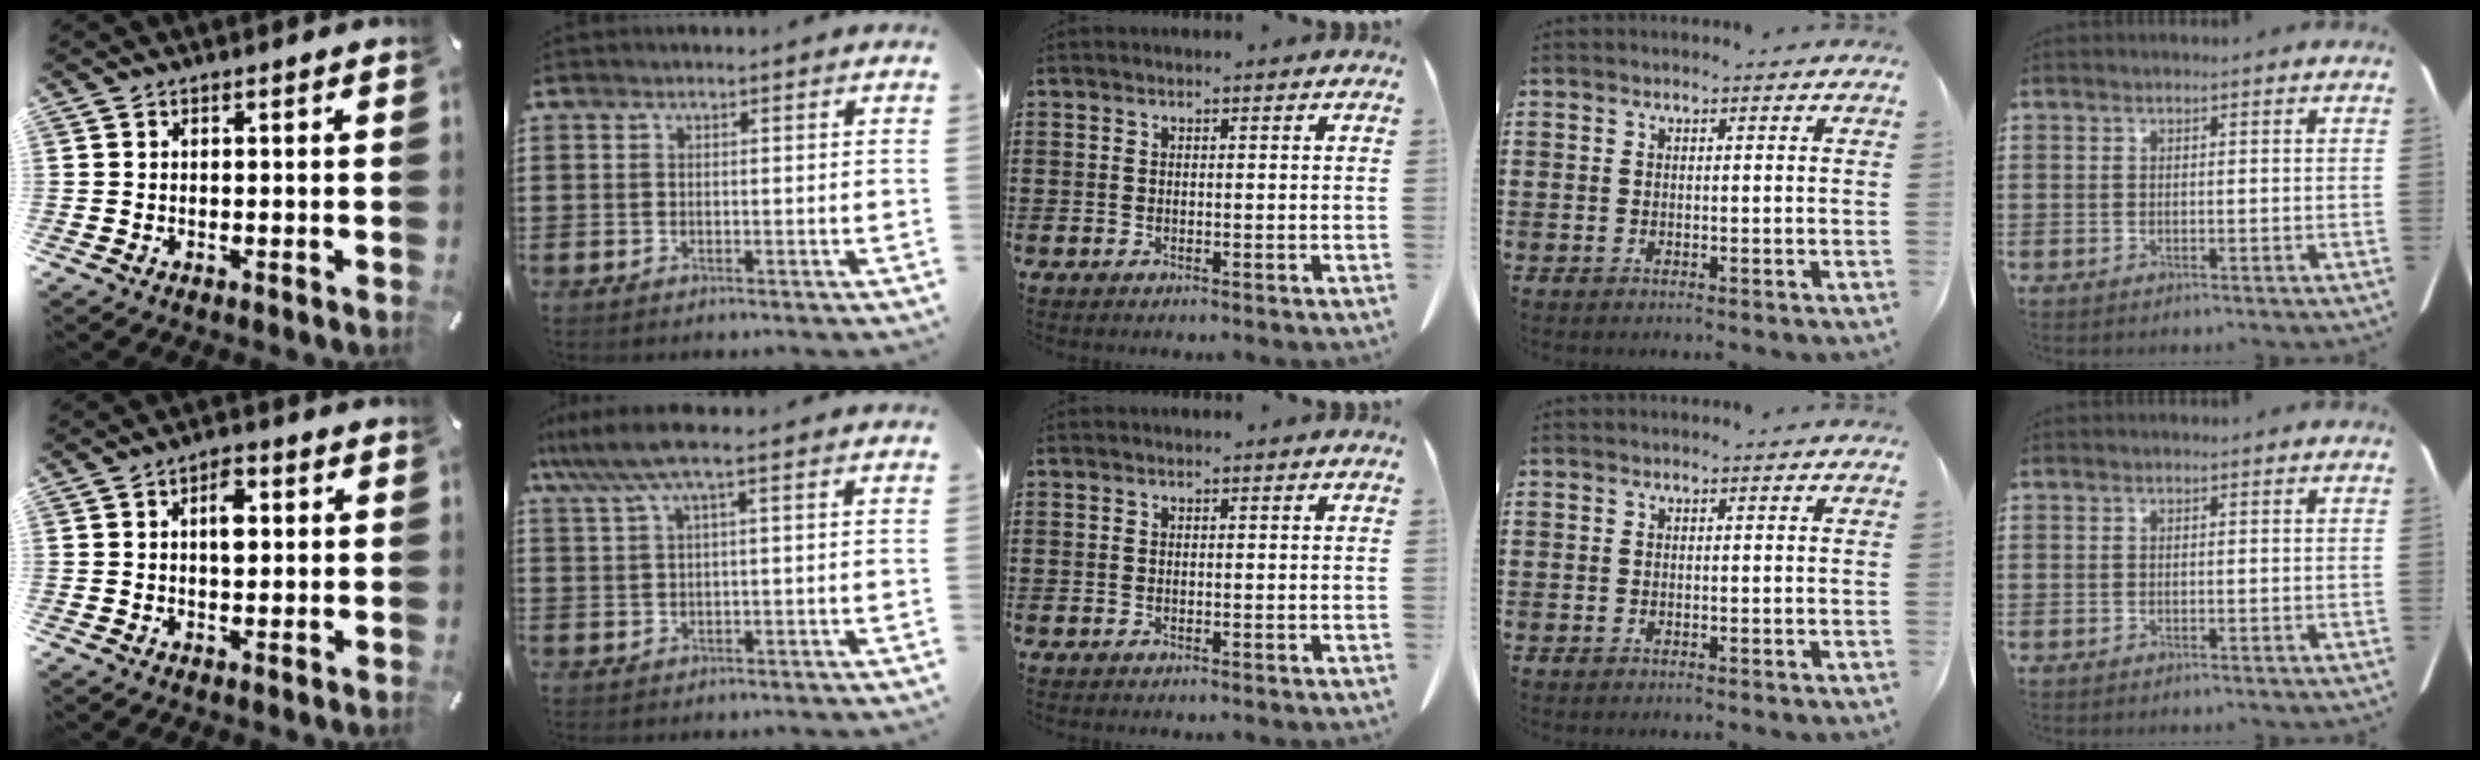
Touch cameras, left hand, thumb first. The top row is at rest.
{"thumb": {"total": 5.1, "force": [1.0, 2.8, 4.1], "torque": [-0.053, -0.004, 0.009]}, "index": {"total": 5.1, "force": [1.9, 0.3, 4.7], "torque": [-0.109, -0.006, 0.028]}}